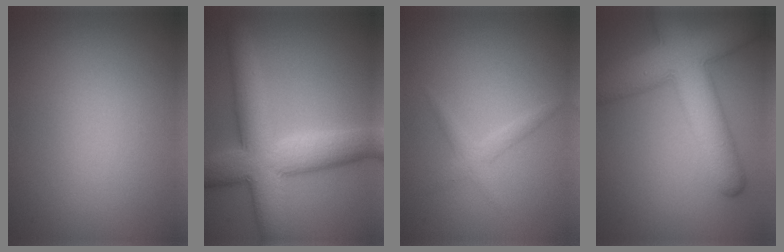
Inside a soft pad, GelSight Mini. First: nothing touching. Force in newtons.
{"total": 9.4, "press": 9.4, "slide": 0.1}
{"total": 1.4, "press": 1.4, "slide": 0.1}
{"total": 10.3, "press": 10.3, "slide": 0.5}